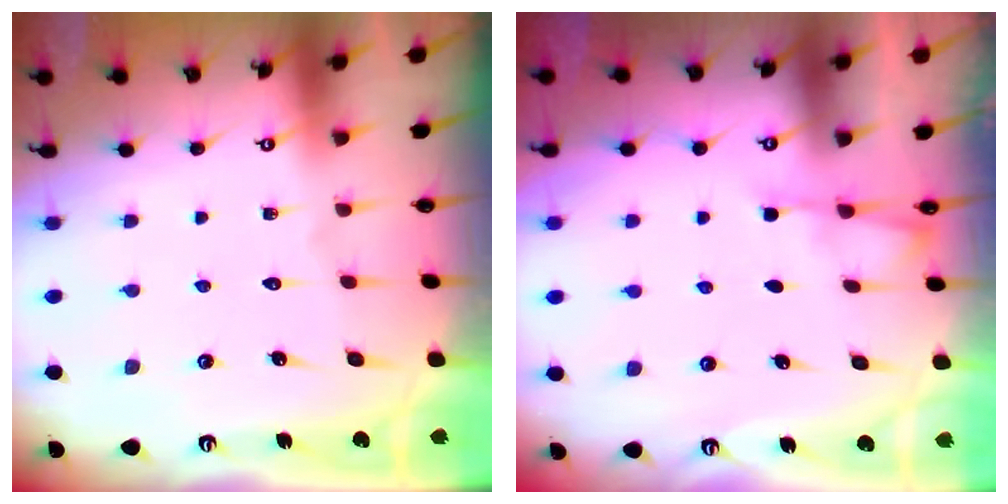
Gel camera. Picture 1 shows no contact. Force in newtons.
{"total": 2.3, "press": 2.3, "slide": 0.4}